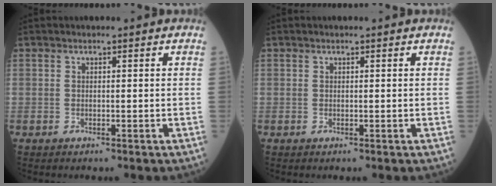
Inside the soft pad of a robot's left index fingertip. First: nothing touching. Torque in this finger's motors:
{"motor_torque": [-0.17, -0.10, -0.02, -0.01]}